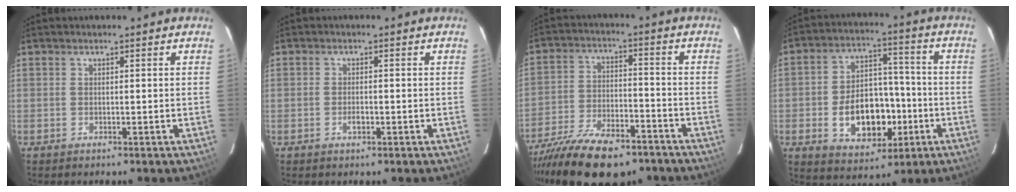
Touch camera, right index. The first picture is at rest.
{"total": 1.7, "force": [-0.8, 0.9, 1.3], "torque": [-0.026, 0.000, -0.013]}
{"total": 19.6, "force": [-14.6, 7.9, 10.5], "torque": [-0.216, -0.030, -0.232]}
{"total": 14.8, "force": [-4.3, 9.6, 10.3], "torque": [-0.196, 0.023, -0.048]}